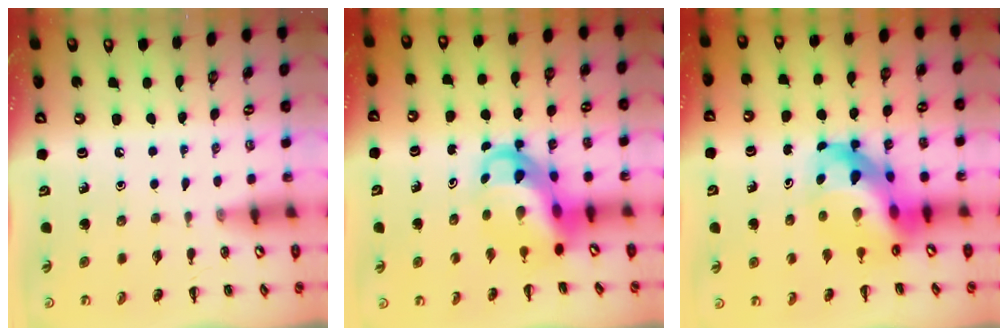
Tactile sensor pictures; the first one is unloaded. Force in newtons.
{"total": 7.7, "press": 7.5, "slide": 2.0}
{"total": 13.8, "press": 13.3, "slide": 3.6}